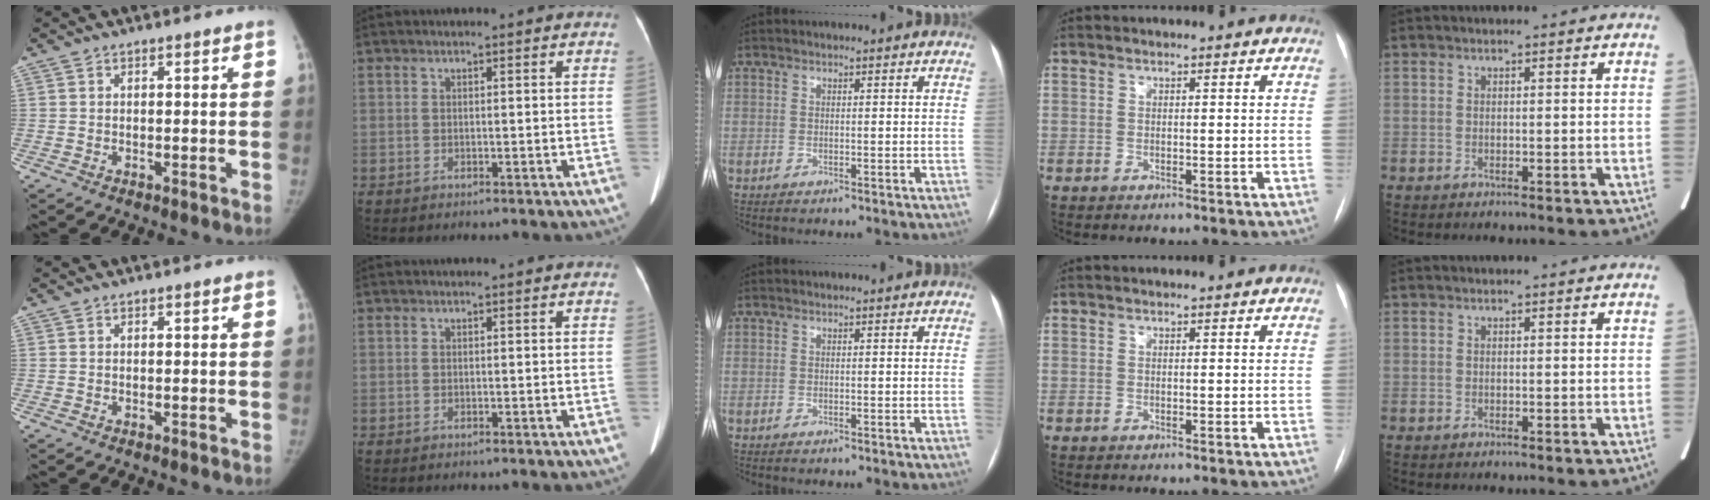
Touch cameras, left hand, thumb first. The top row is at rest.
{}